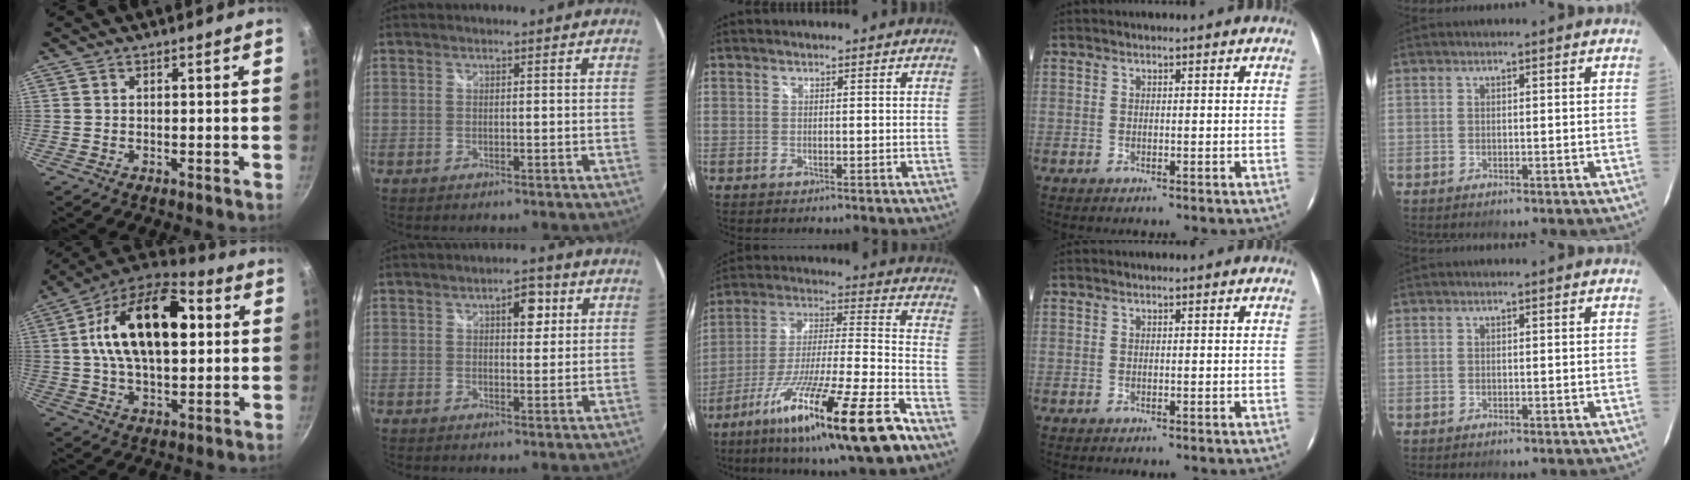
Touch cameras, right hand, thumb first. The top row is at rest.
{"thumb": {"total": 22.5, "force": [4.1, 12.6, 18.2], "torque": [-0.297, 0.020, 0.050]}, "index": {"total": 4.7, "force": [1.7, 2.4, 3.7], "torque": [-0.047, 0.013, 0.025]}, "middle": {"total": 22.9, "force": [-14.5, 0.9, 17.6], "torque": [-0.309, -0.055, -0.241]}}